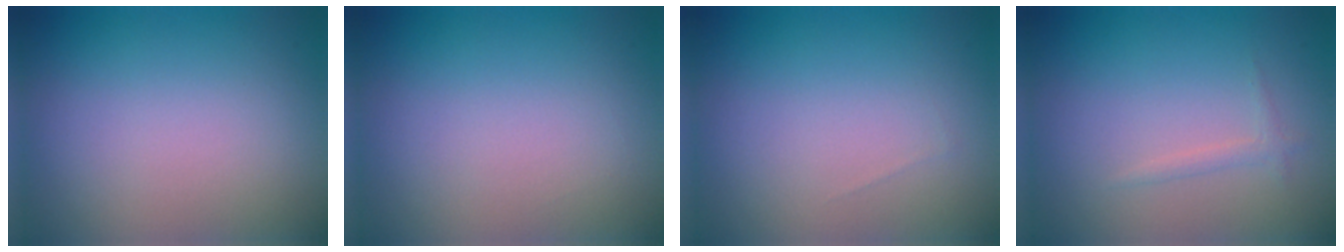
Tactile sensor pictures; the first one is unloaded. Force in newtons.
{"total": 0.0}
{"total": 0.0}
{"total": 0.8, "press": 0.8, "slide": 0.1}